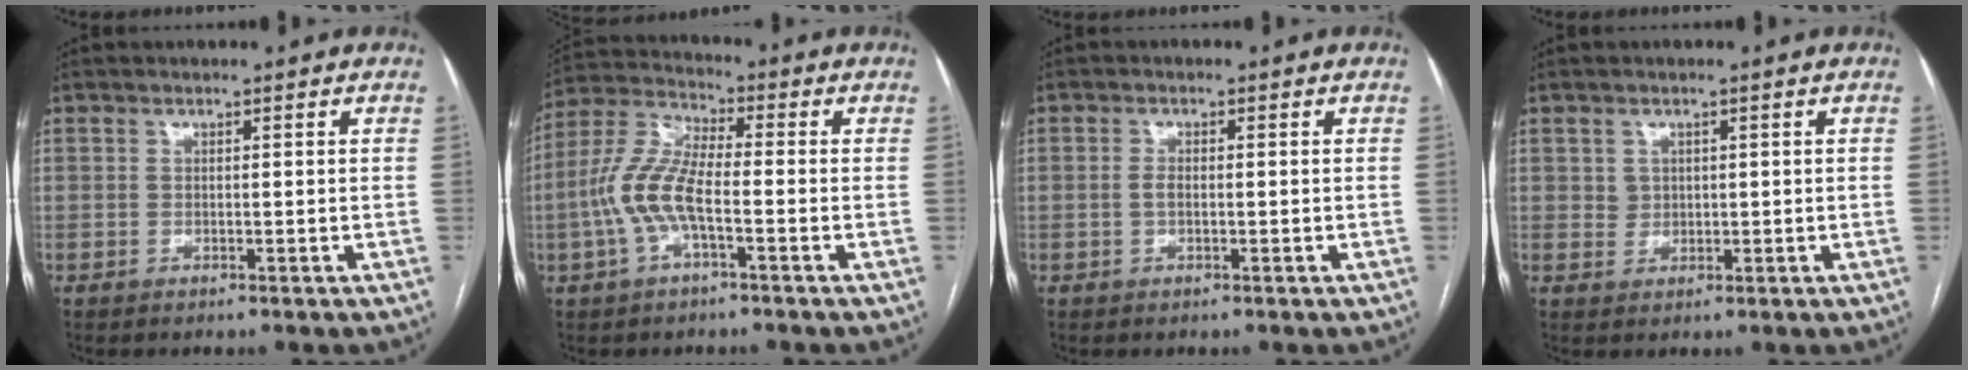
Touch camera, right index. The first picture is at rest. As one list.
[{"total": 9.5, "force": [-2.4, 2.8, 8.7], "torque": [-0.204, 0.014, -0.053]}, {"total": 1.3, "force": [-0.2, 0.6, 1.1], "torque": [-0.024, 0.003, -0.002]}, {"total": 1.7, "force": [0.5, 1.5, 0.3], "torque": [-0.001, -0.001, 0.009]}]